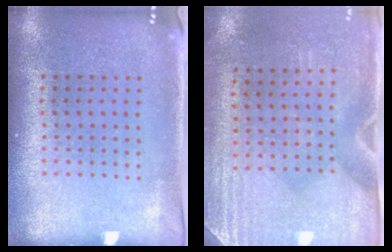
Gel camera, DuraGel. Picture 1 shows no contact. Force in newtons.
{"total": 2.9, "press": 2.5, "slide": 1.4}